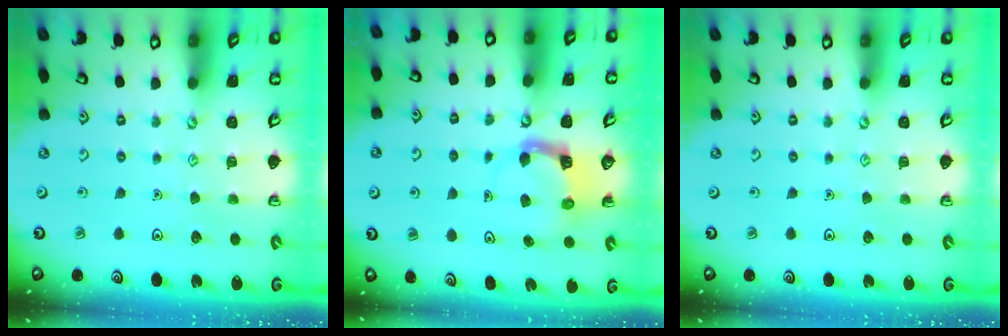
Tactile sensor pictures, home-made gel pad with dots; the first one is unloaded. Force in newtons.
{"total": 4.0, "press": 3.9, "slide": 0.4}
{"total": 0.0}